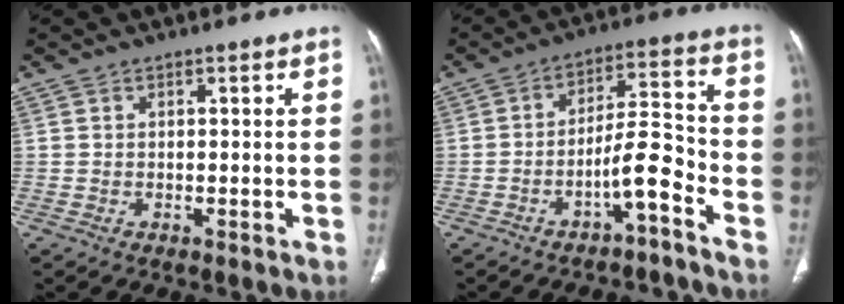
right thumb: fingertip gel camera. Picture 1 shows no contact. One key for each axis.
{"total": 8.1, "fx": -4.7, "fy": 1.6, "fz": 6.4, "tx": -0.108, "ty": 0.063, "tz": -0.078}